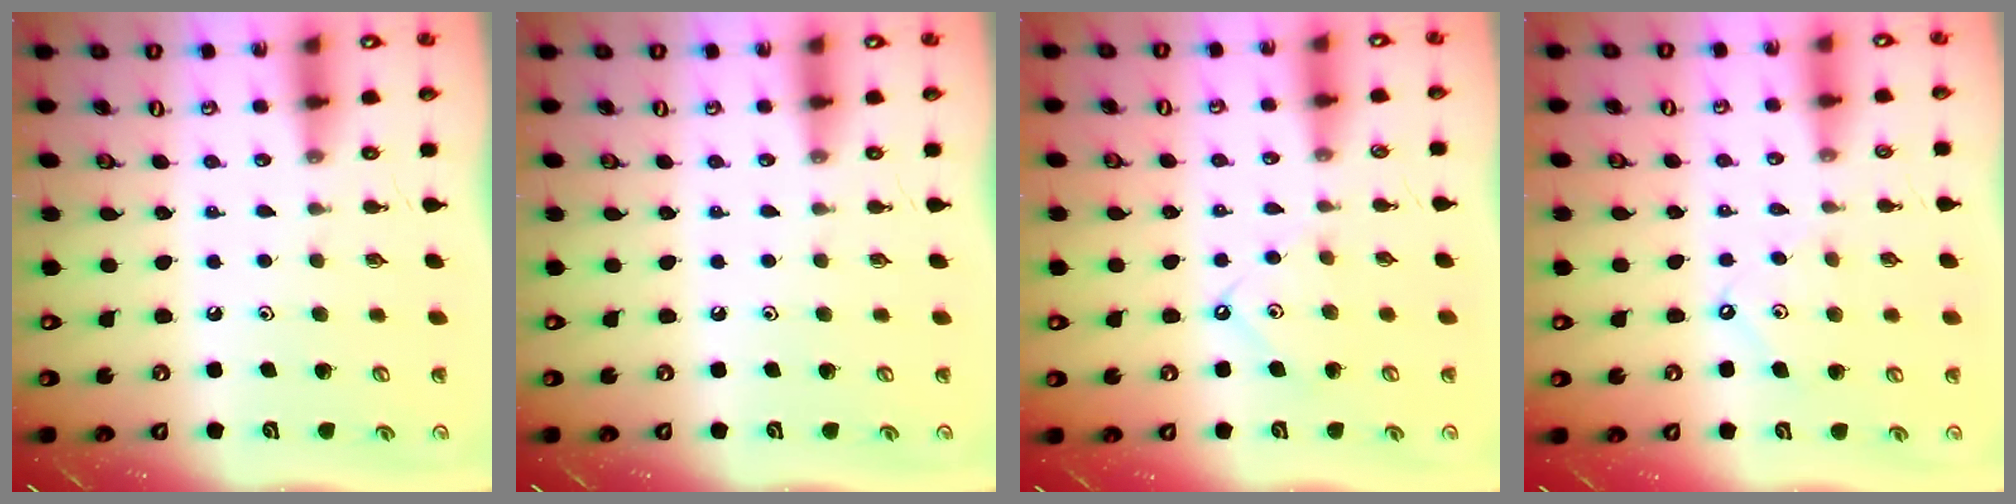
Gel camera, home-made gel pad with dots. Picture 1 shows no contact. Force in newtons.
{"total": 0.0}
{"total": 5.4, "press": 5.3, "slide": 0.4}
{"total": 6.1, "press": 6.1, "slide": 0.6}